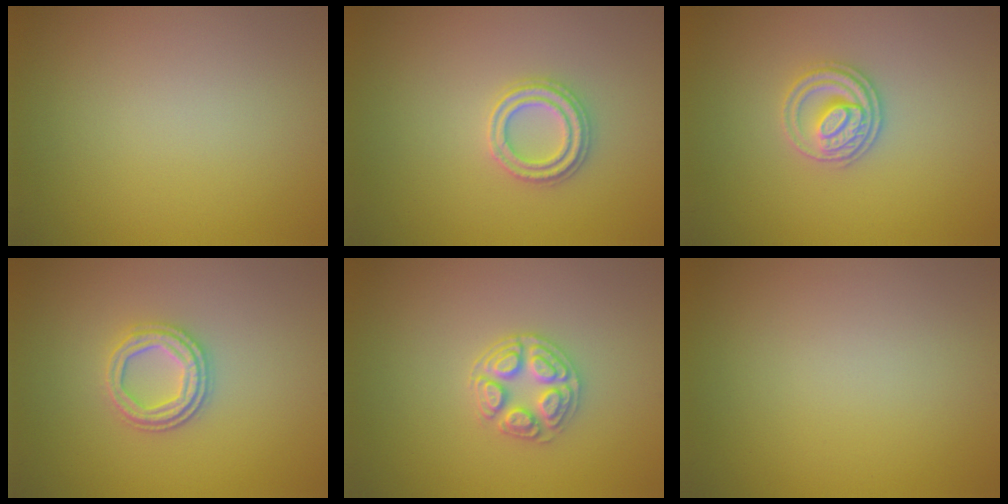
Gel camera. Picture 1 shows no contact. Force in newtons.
{"total": 2.4, "press": 2.4, "slide": 0.2}
{"total": 3.0, "press": 2.8, "slide": 0.9}
{"total": 3.3, "press": 2.9, "slide": 1.5}
{"total": 2.8, "press": 2.7, "slide": 0.9}
{"total": 0.0}